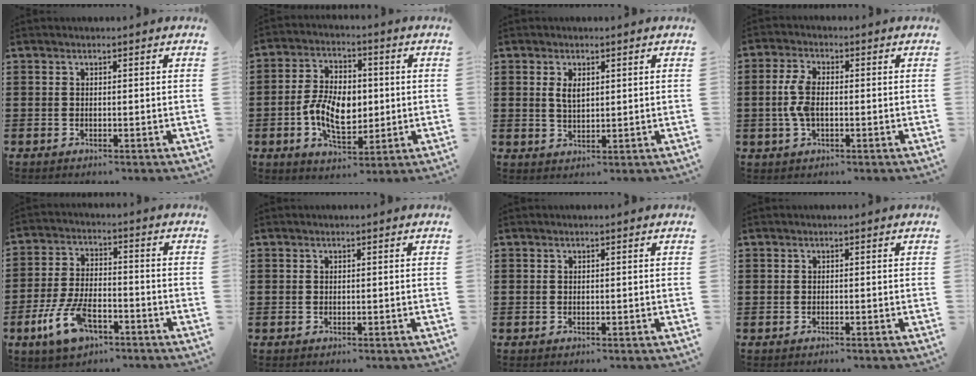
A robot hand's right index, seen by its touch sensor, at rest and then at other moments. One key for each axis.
{"total": 8.8, "fx": -0.9, "fy": 5.5, "fz": 6.8, "tx": -0.137, "ty": 0.008, "tz": -0.021}
{"total": 2.6, "fx": 0.9, "fy": 1.3, "fz": 2.1, "tx": -0.037, "ty": 0.001, "tz": 0.013}
{"total": 5.4, "fx": -0.2, "fy": 2.7, "fz": 4.6, "tx": -0.116, "ty": -0.002, "tz": -0.013}
{"total": 8.9, "fx": -4.6, "fy": 3.9, "fz": 6.4, "tx": -0.149, "ty": -0.003, "tz": -0.087}
{"total": 0.0}
{"total": 0.0}
{"total": 0.0}